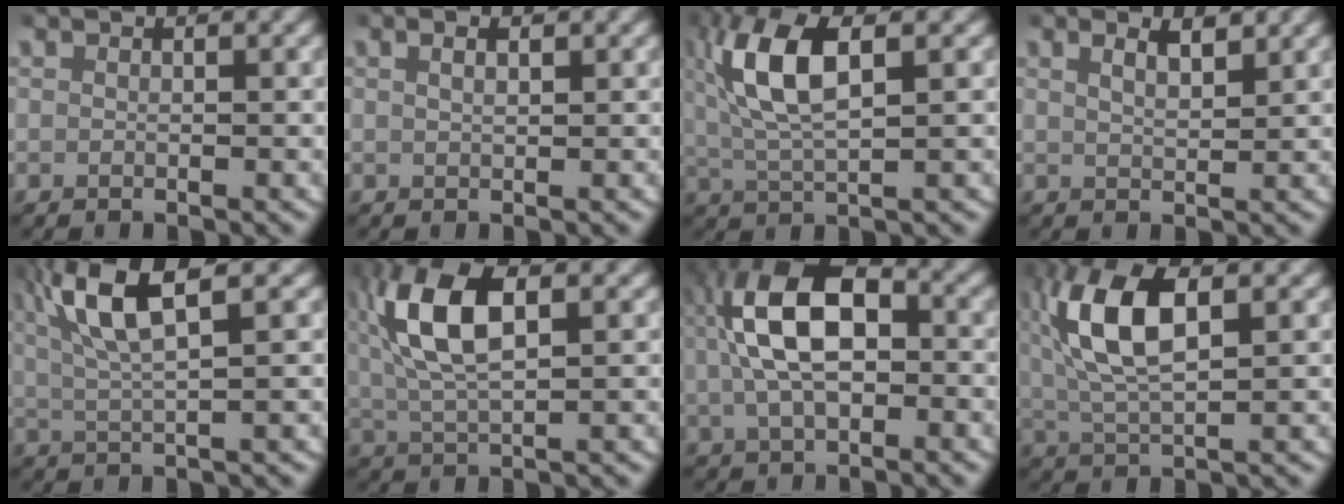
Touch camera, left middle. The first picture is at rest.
{"total": 0.9, "force": [0.5, 0.3, 0.8], "torque": [-0.010, -0.001, 0.009]}
{"total": 7.4, "force": [2.1, 2.9, 6.5], "torque": [-0.143, 0.004, 0.041]}
{"total": 1.8, "force": [1.3, 0.4, 1.2], "torque": [-0.019, -0.006, 0.026]}
{"total": 7.3, "force": [3.2, 2.2, 6.2], "torque": [-0.129, 0.004, 0.051]}
{"total": 8.1, "force": [2.2, 3.6, 6.9], "torque": [-0.156, 0.000, 0.042]}
{"total": 9.3, "force": [1.1, 5.4, 7.5], "torque": [-0.145, 0.003, 0.013]}
{"total": 8.2, "force": [2.3, 3.5, 7.1], "torque": [-0.158, 0.001, 0.044]}